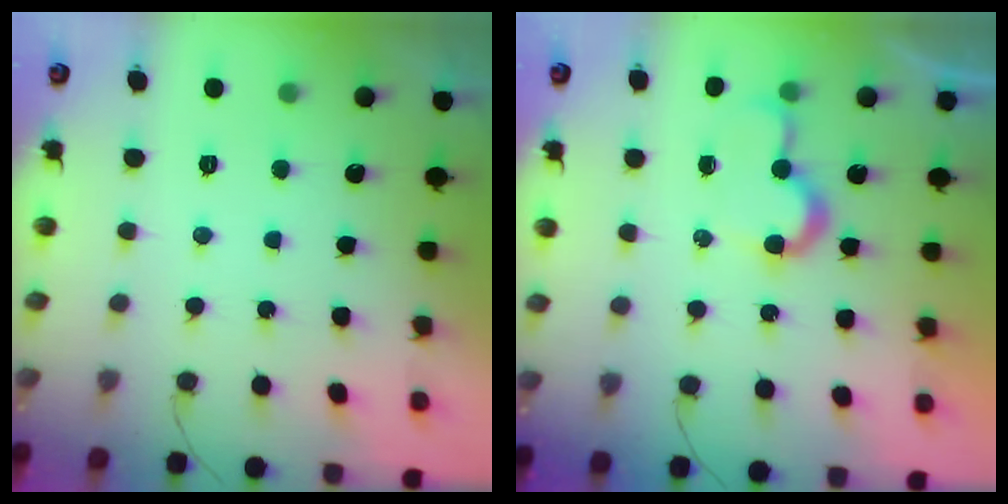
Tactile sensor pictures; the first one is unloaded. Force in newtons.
{"total": 7.6, "press": 7.6, "slide": 0.5}